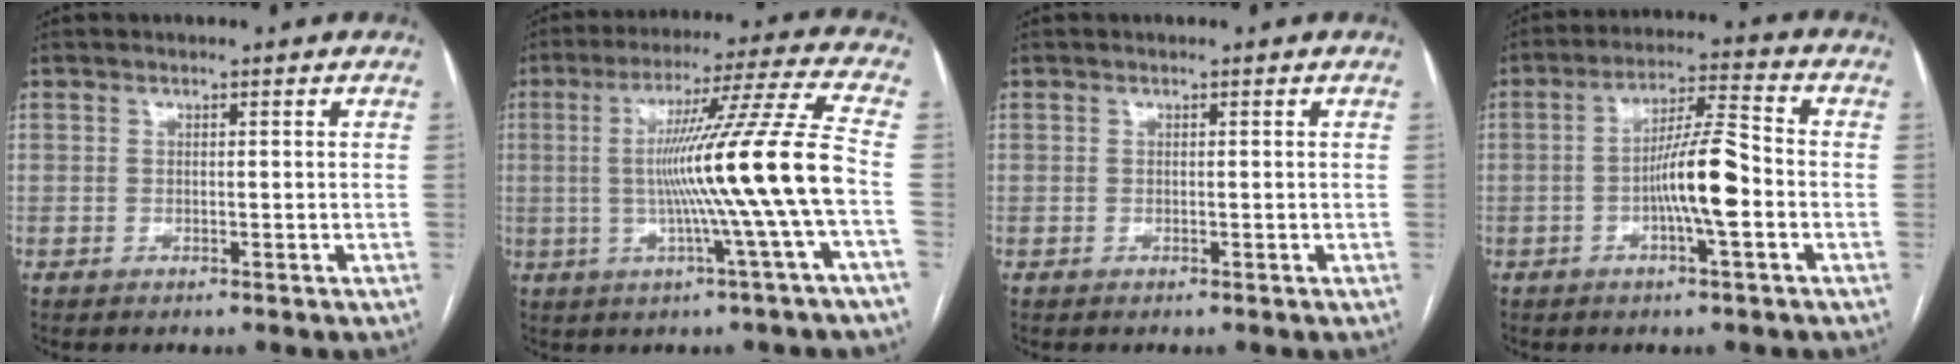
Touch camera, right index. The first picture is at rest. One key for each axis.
{"total": 15.8, "fx": -2.0, "fy": -2.9, "fz": 15.4, "tx": -0.250, "ty": -0.001, "tz": -0.037}
{"total": 0.0}
{"total": 9.0, "fx": -2.2, "fy": 0.6, "fz": 8.7, "tx": -0.160, "ty": 0.011, "tz": -0.042}